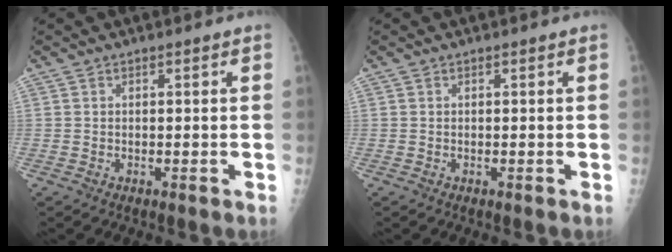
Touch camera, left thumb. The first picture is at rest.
{"total": 0.0}